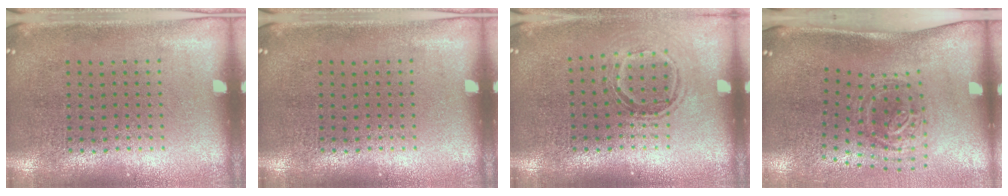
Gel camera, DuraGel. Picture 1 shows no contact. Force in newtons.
{"total": 0.0}
{"total": 1.5, "press": 1.2, "slide": 0.9}
{"total": 1.8, "press": 1.2, "slide": 1.3}